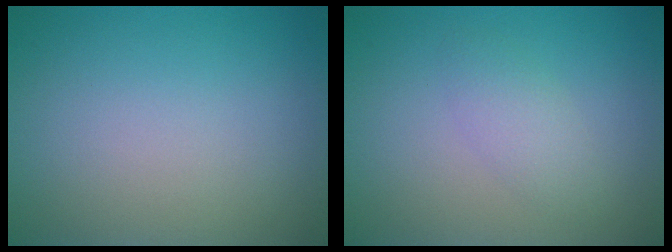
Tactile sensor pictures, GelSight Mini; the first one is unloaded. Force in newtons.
{"total": 1.8, "press": 1.8, "slide": 0.0}